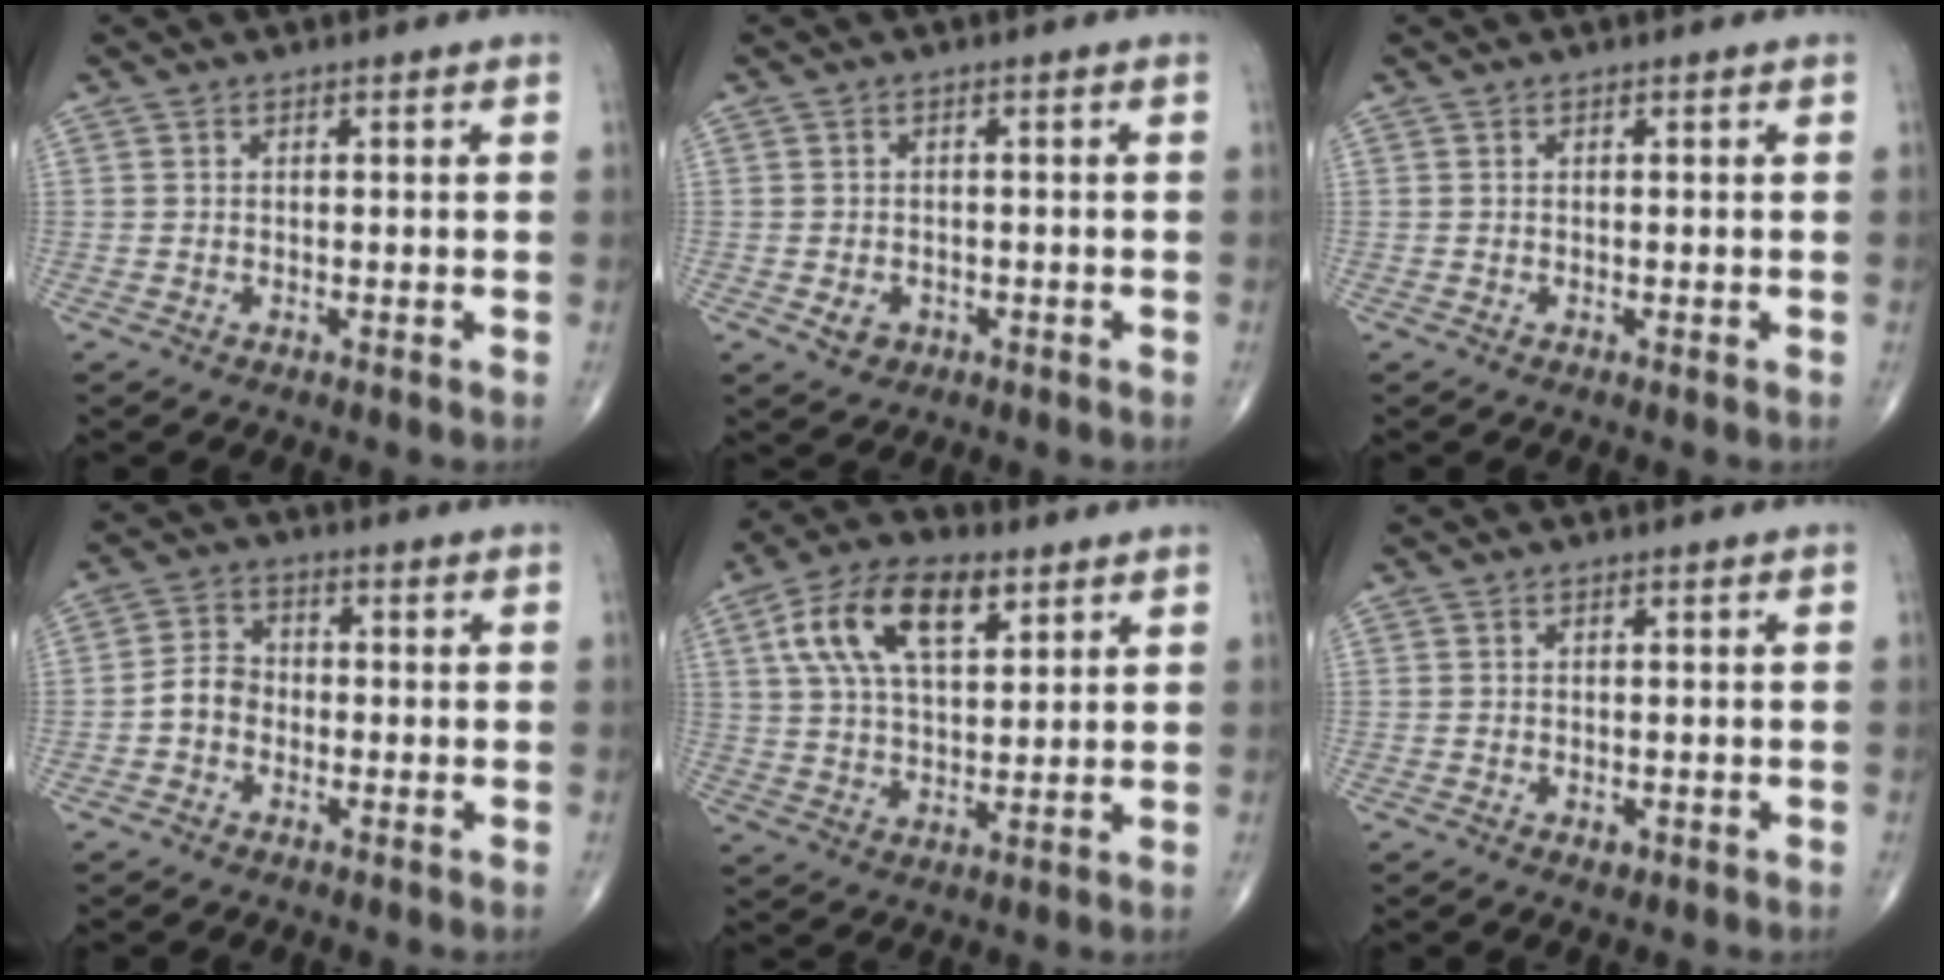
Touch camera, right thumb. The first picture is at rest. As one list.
[{"total": 2.7, "force": [-1.0, 2.2, 1.2], "torque": [-0.013, 0.002, -0.009]}, {"total": 0.0}, {"total": 4.7, "force": [-1.4, 3.8, 2.5], "torque": [-0.033, 0.020, -0.038]}, {"total": 14.8, "force": [6.1, 7.3, 11.2], "torque": [-0.196, 0.000, 0.110]}, {"total": 1.1, "force": [-0.4, 0.7, 0.6], "torque": [-0.007, -0.001, -0.004]}]